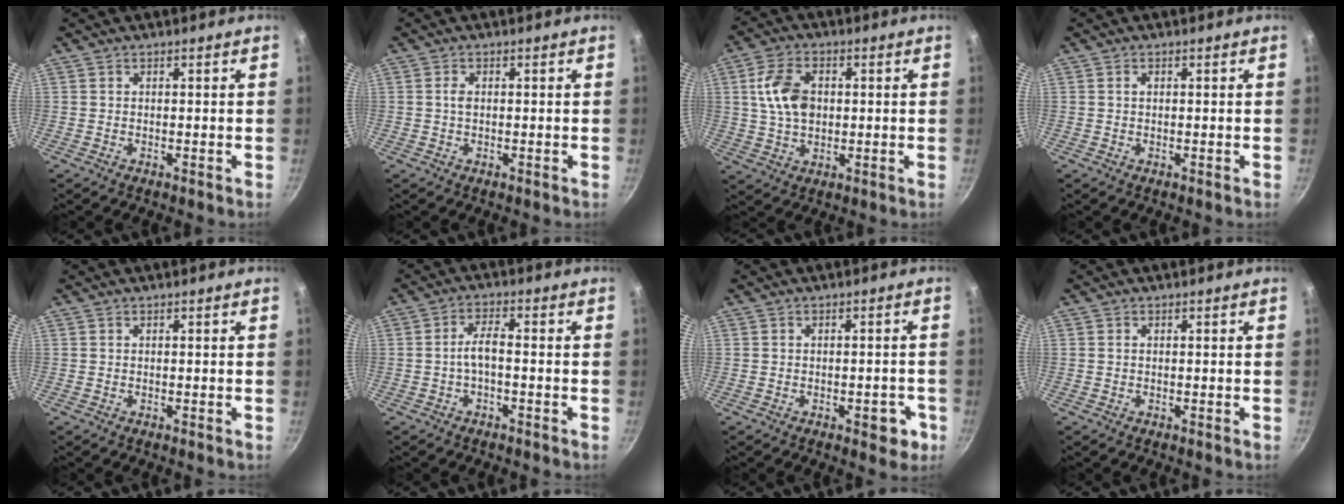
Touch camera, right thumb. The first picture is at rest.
{"total": 1.3, "force": [0.1, 0.8, 1.0], "torque": [-0.019, 0.003, 0.000]}
{"total": 9.6, "force": [1.4, 6.4, 7.1], "torque": [-0.120, 0.004, 0.023]}
{"total": 0.6, "force": [0.1, 0.4, 0.4], "torque": [-0.005, 0.003, 0.002]}
{"total": 0.0}
{"total": 3.8, "force": [-1.2, 1.2, 3.4], "torque": [-0.071, 0.023, -0.028]}
{"total": 4.6, "force": [-1.9, 2.4, 3.5], "torque": [-0.023, 0.015, -0.018]}
{"total": 0.0}